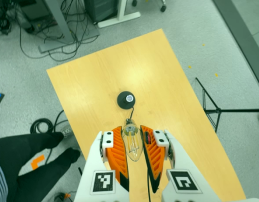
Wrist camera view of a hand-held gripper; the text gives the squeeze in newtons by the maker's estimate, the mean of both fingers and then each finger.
{"total": 21.4, "left": 24.4, "right": 18.5}